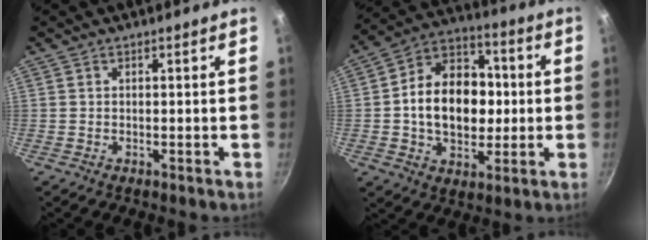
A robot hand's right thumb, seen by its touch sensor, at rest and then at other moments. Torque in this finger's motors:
{"motor_torque": [-0.99, 1.62, 0.68, 0.18, 0.16]}